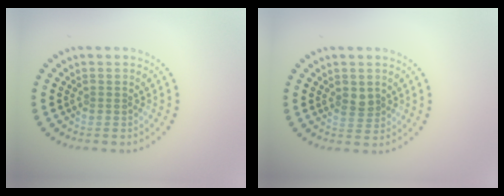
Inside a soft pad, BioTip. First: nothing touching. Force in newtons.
{"total": 1.5, "press": 1.4, "slide": 0.5}